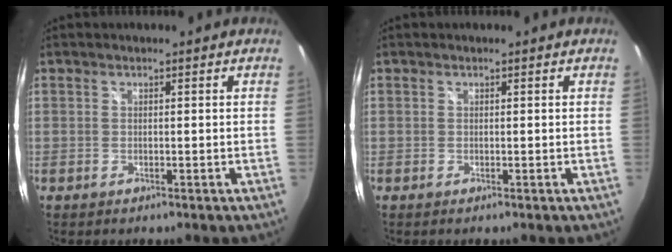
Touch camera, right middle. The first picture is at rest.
{"total": 0.0}